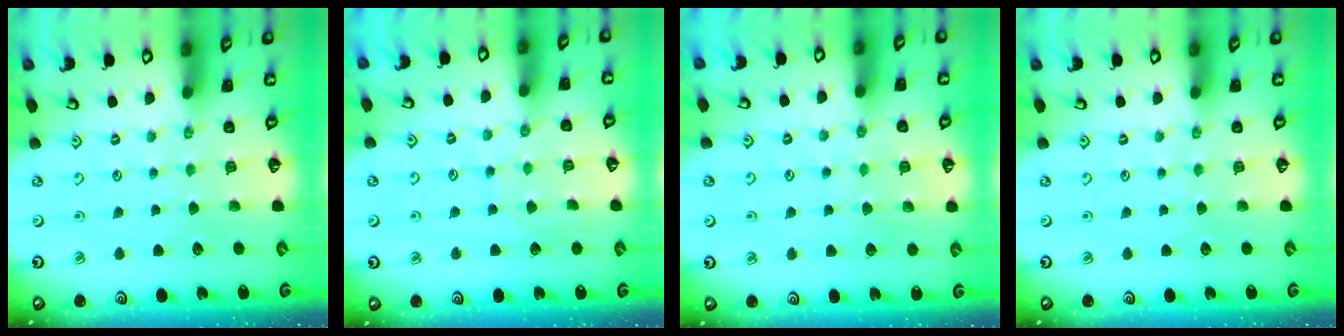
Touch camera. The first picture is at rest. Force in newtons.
{"total": 5.6, "press": 5.6, "slide": 0.5}
{"total": 4.8, "press": 4.8, "slide": 0.6}
{"total": 0.0}